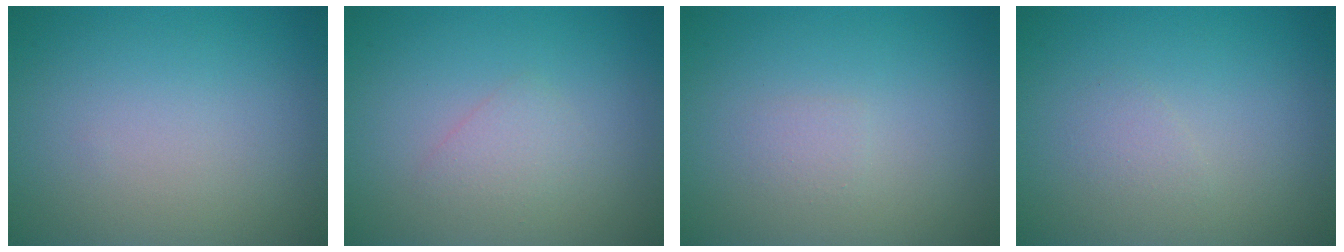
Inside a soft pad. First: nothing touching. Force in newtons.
{"total": 1.4, "press": 1.4, "slide": 0.0}
{"total": 0.8, "press": 0.8, "slide": 0.1}
{"total": 0.8, "press": 0.8, "slide": 0.0}